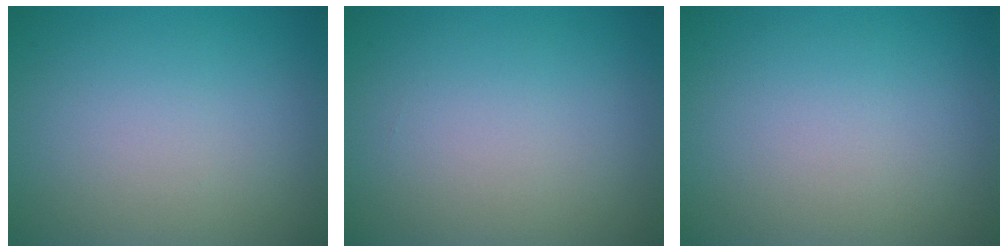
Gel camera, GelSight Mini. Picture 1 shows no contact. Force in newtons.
{"total": 0.0}
{"total": 0.0}